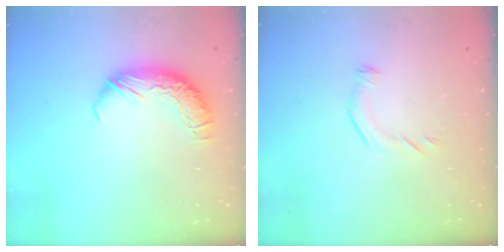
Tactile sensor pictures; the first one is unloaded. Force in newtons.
{"total": 4.7, "press": 4.6, "slide": 0.9}